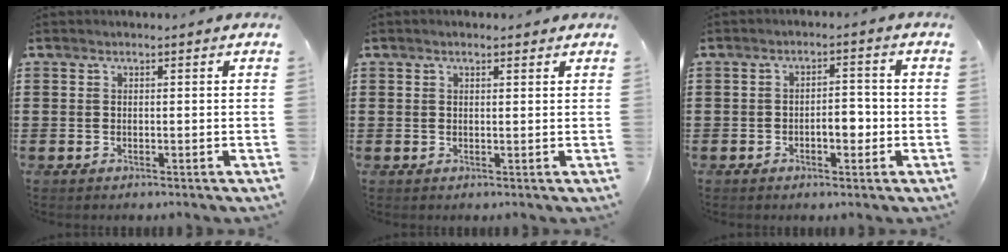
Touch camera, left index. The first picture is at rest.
{"total": 1.2, "force": [0.9, 0.3, 0.7], "torque": [-0.016, 0.002, 0.017]}
{"total": 4.1, "force": [-1.2, 2.0, 3.3], "torque": [-0.053, 0.006, -0.026]}